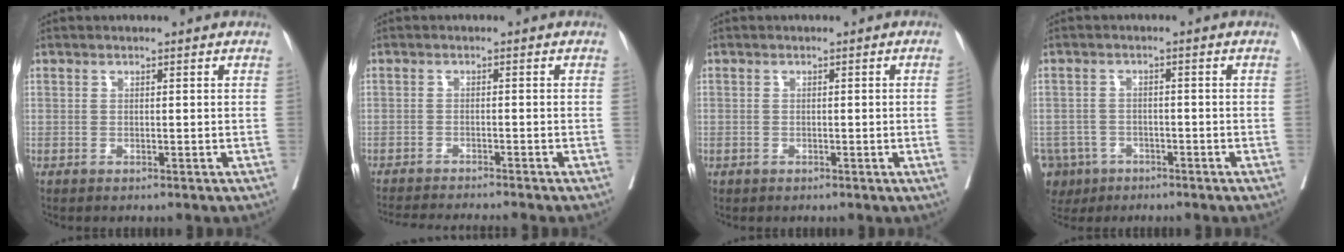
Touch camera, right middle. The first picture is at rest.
{"total": 9.8, "force": [-9.1, -0.6, 3.8], "torque": [-0.037, -0.022, -0.134]}
{"total": 0.9, "force": [-0.2, 0.0, 0.9], "torque": [-0.015, 0.003, -0.001]}
{"total": 8.5, "force": [-5.0, 6.6, 1.9], "torque": [-0.057, -0.001, -0.079]}